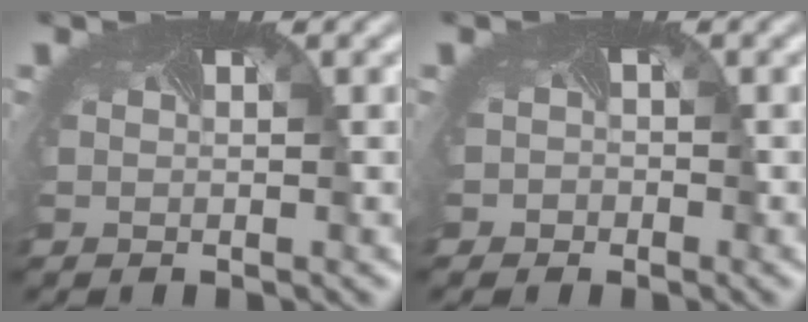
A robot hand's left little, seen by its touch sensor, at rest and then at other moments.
{"total": 1.8, "force": [-0.7, 1.6, 0.3], "torque": [0.002, -0.005, -0.016]}